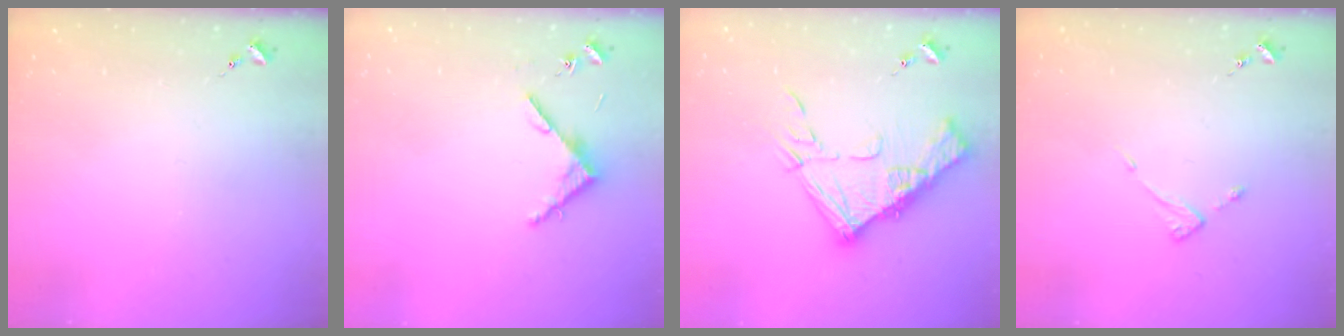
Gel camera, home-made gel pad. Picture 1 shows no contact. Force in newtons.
{"total": 4.2, "press": 4.2, "slide": 0.4}
{"total": 16.7, "press": 16.6, "slide": 1.8}
{"total": 3.8, "press": 3.7, "slide": 0.4}